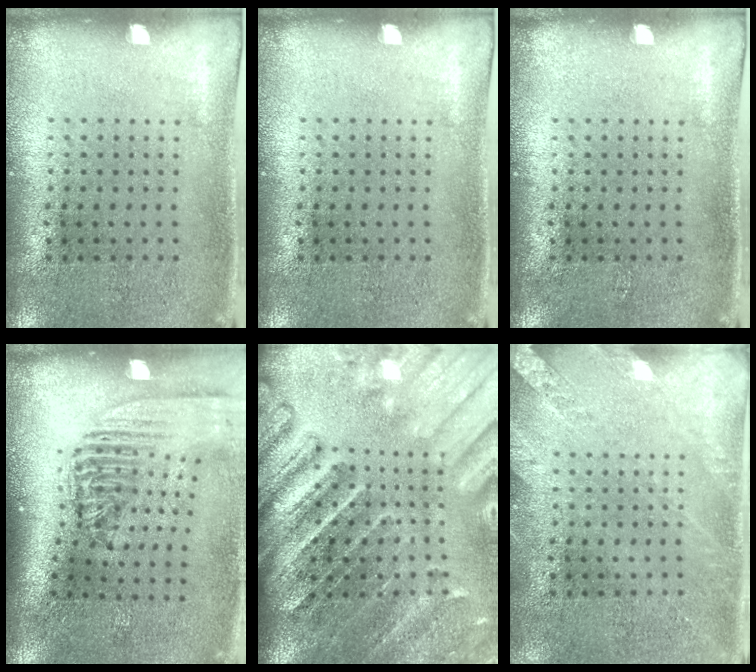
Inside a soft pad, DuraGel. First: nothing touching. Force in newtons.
{"total": 0.0}
{"total": 0.0}
{"total": 2.3, "press": 1.8, "slide": 1.5}
{"total": 4.2, "press": 3.5, "slide": 2.3}
{"total": 2.6, "press": 2.6, "slide": 0.2}